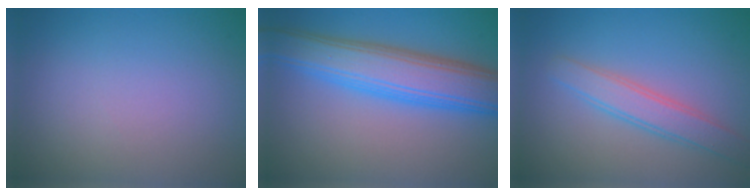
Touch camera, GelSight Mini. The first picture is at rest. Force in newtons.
{"total": 8.0, "press": 8.0, "slide": 0.0}
{"total": 3.0, "press": 3.0, "slide": 0.1}